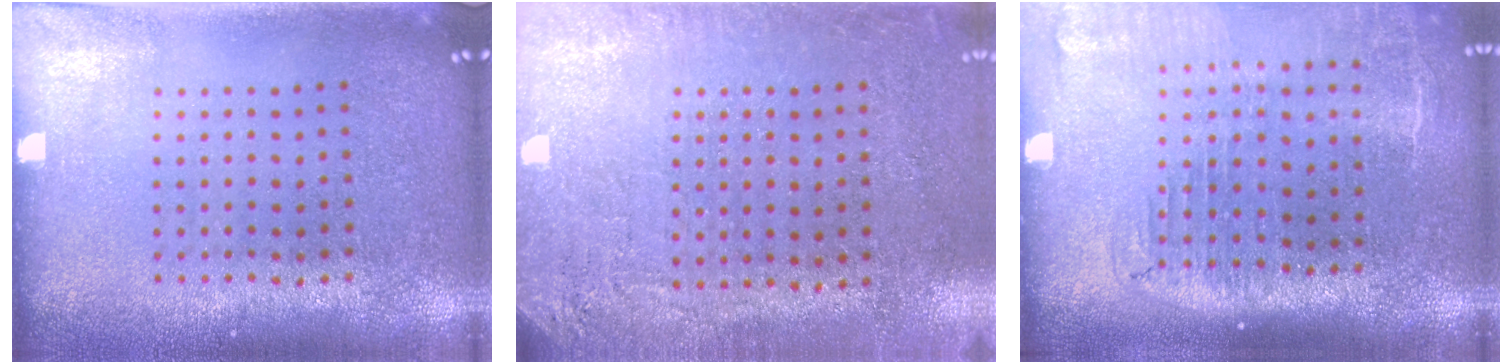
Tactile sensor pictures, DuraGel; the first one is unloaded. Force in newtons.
{"total": 2.7, "press": 2.3, "slide": 1.4}
{"total": 2.2, "press": 1.8, "slide": 1.3}